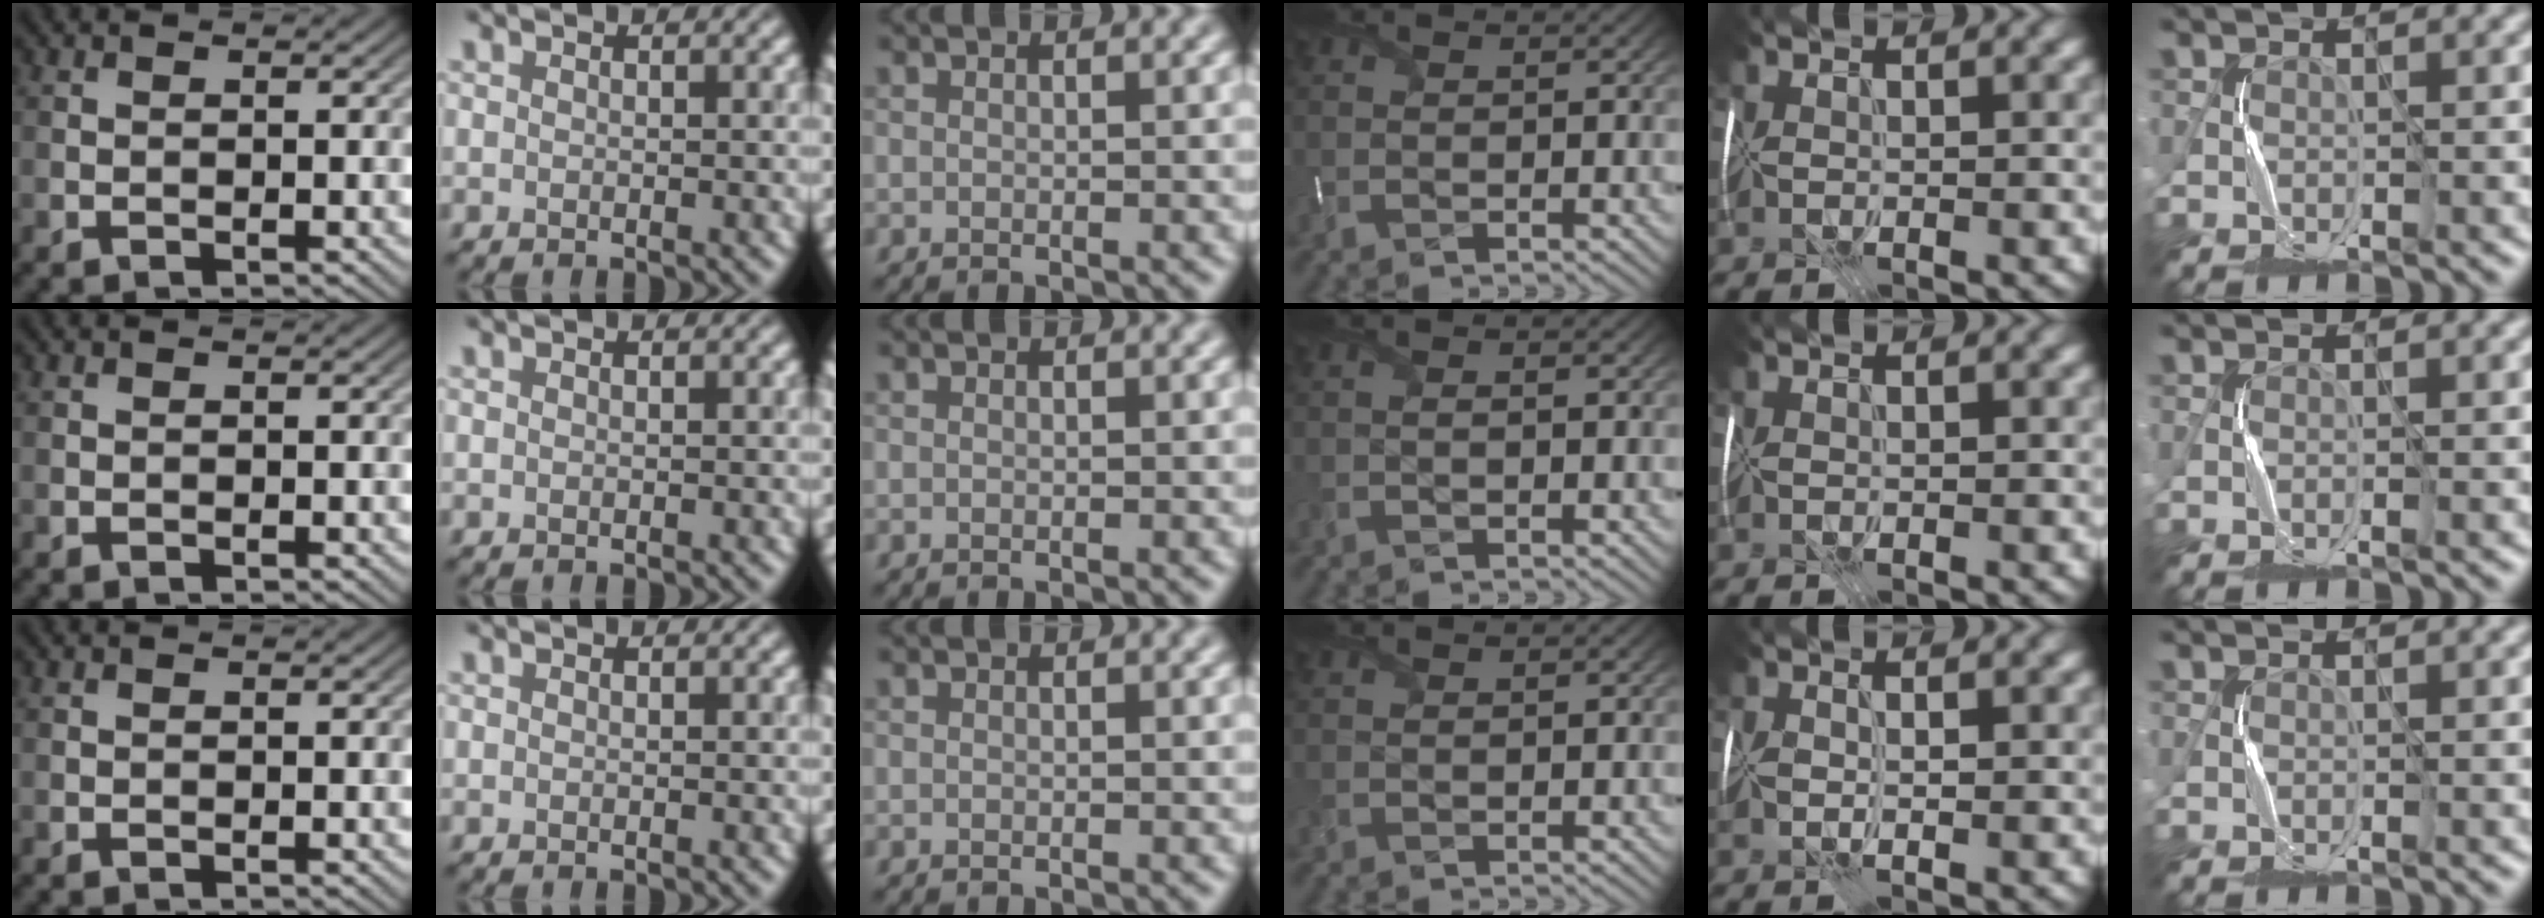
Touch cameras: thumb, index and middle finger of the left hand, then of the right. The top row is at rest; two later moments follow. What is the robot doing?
{"motion": "wrap", "object": "plastic wrap"}